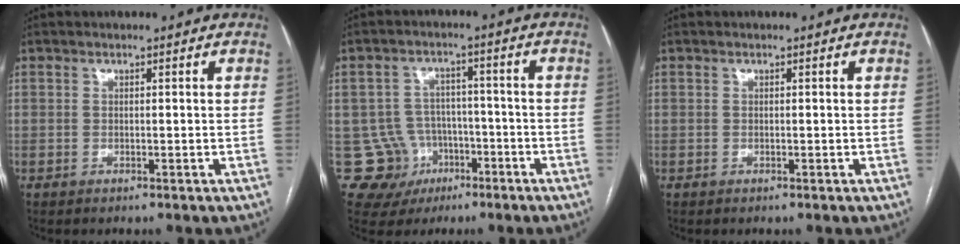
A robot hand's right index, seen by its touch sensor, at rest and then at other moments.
{"total": 9.1, "force": [-3.5, 8.4, 0.6], "torque": [-0.016, 0.020, -0.041]}
{"total": 0.0}